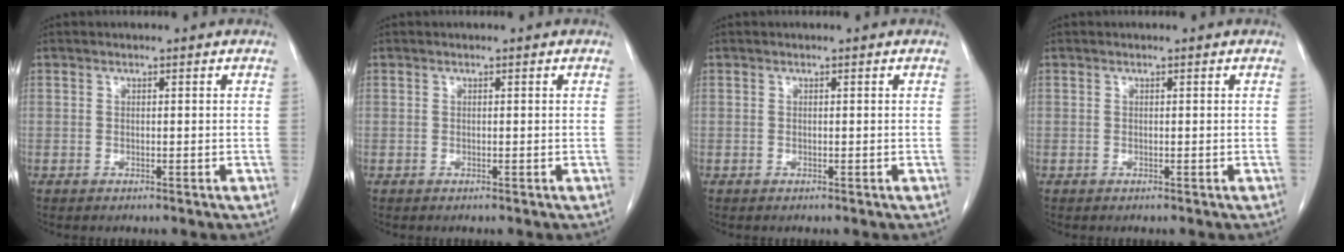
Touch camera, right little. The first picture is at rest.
{"total": 0.0}
{"total": 0.0}
{"total": 0.0}